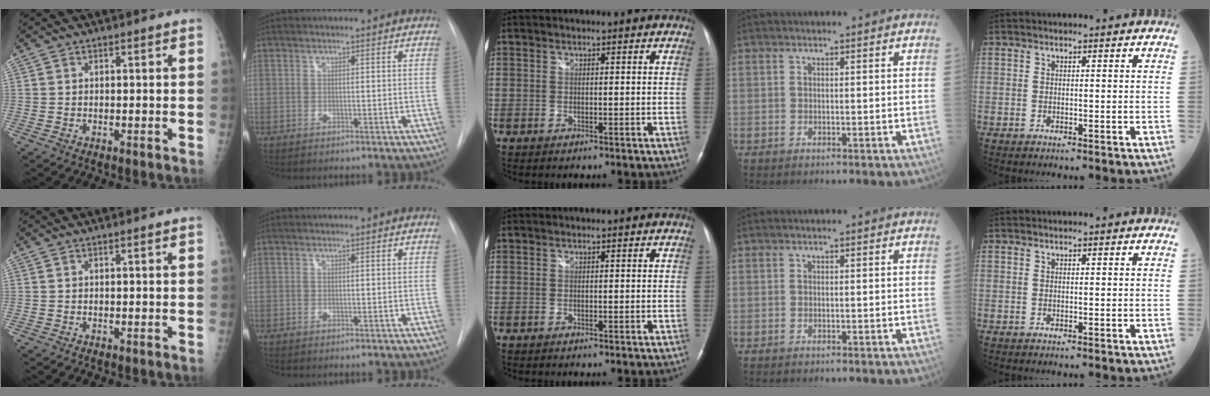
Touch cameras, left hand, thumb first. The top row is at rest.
{}